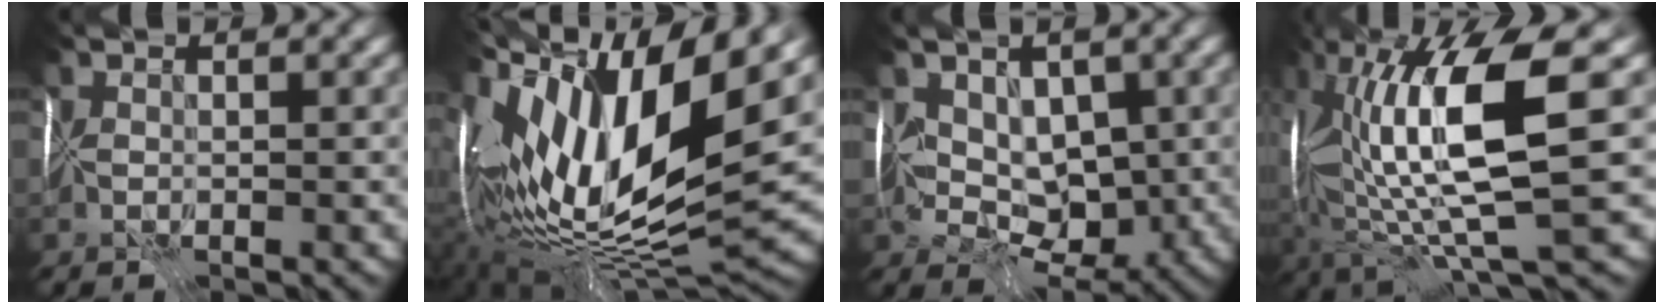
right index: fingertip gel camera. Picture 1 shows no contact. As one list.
[{"total": 15.3, "force": [4.1, 4.7, 14.0], "torque": [-0.248, 0.006, 0.070]}, {"total": 4.0, "force": [0.5, 2.9, 2.7], "torque": [-0.014, -0.011, 0.013]}, {"total": 10.7, "force": [1.2, 1.6, 10.5], "torque": [-0.179, -0.012, 0.028]}]